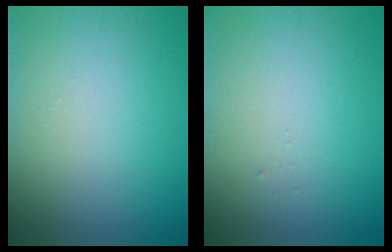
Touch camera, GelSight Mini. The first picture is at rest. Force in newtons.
{"total": 0.0}